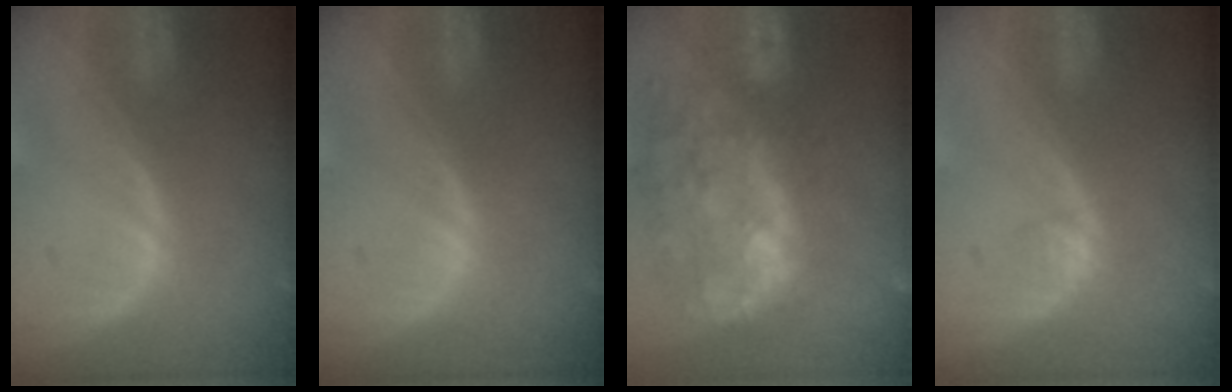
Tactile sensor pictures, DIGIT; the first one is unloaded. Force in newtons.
{"total": 0.0}
{"total": 13.5, "press": 11.6, "slide": 6.8}
{"total": 1.1, "press": 1.0, "slide": 0.4}